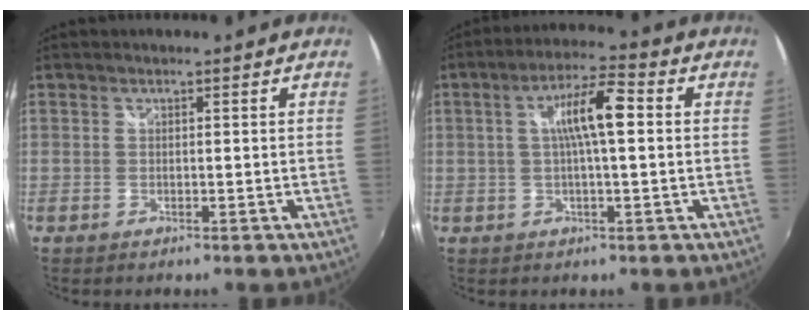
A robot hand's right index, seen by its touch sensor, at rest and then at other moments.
{"total": 8.6, "force": [1.1, 1.4, 8.4], "torque": [-0.146, 0.012, 0.019]}